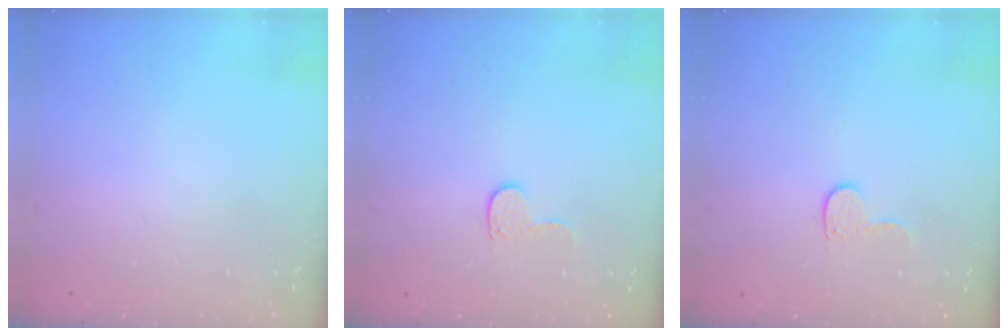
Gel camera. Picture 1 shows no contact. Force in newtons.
{"total": 6.9, "press": 6.9, "slide": 0.5}
{"total": 6.9, "press": 6.9, "slide": 0.5}